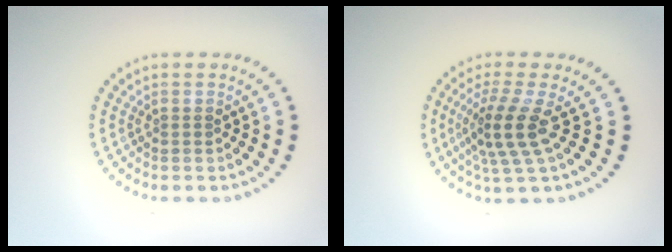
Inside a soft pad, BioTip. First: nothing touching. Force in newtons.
{"total": 4.0, "press": 2.9, "slide": 2.7}